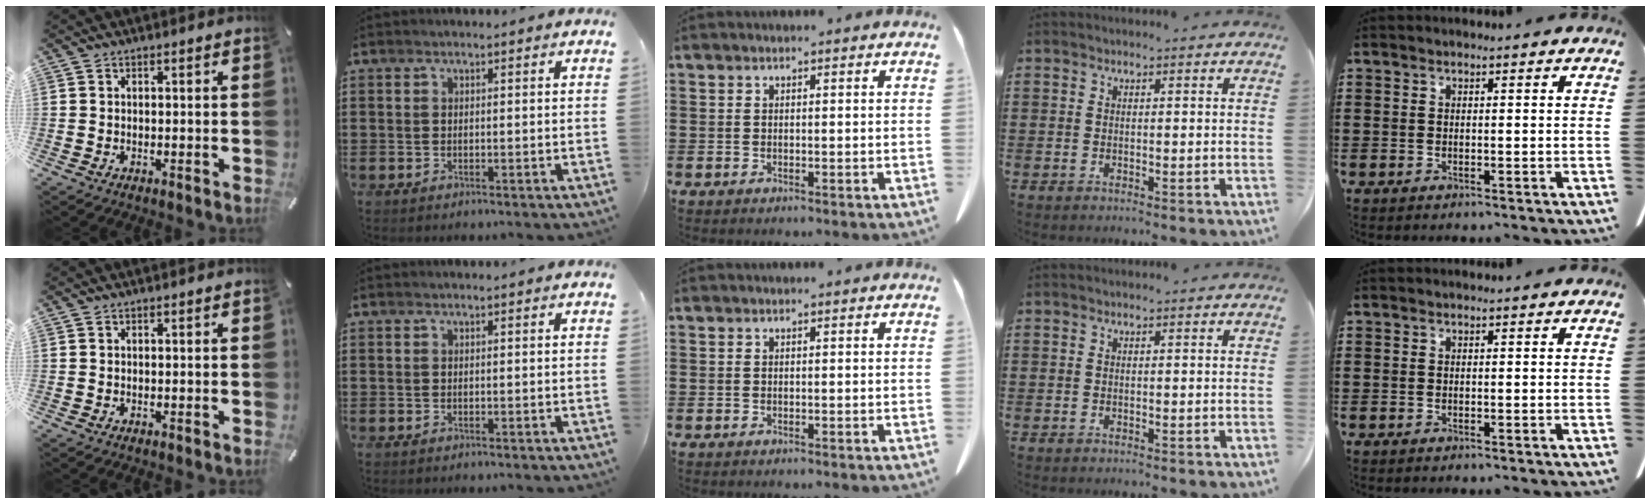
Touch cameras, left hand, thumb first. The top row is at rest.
{}